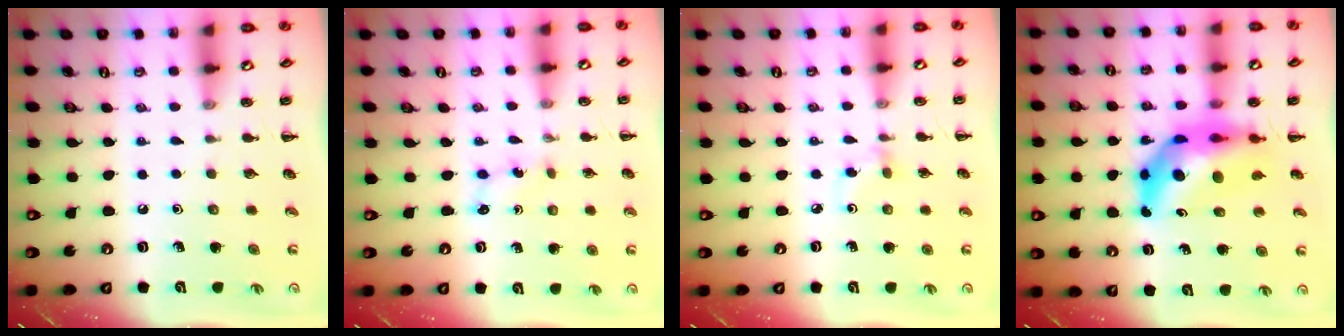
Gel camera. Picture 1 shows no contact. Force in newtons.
{"total": 2.8, "press": 2.6, "slide": 1.0}
{"total": 2.7, "press": 2.4, "slide": 1.1}
{"total": 12.8, "press": 12.2, "slide": 4.0}